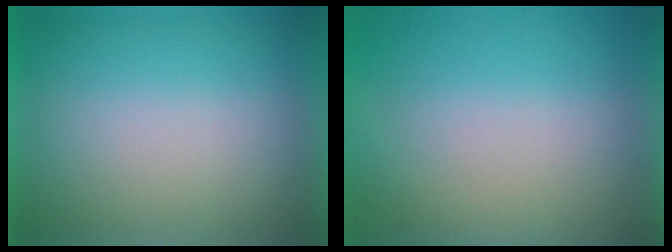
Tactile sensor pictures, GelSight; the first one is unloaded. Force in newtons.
{"total": 2.8}